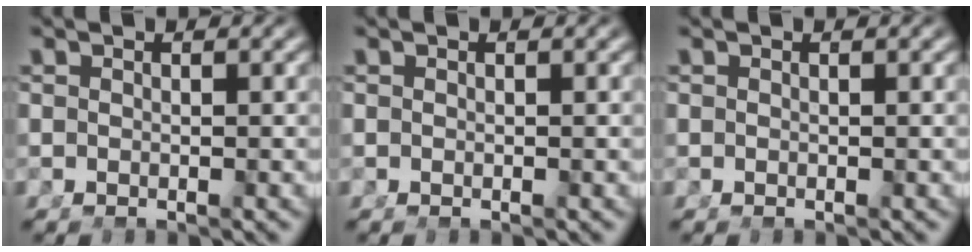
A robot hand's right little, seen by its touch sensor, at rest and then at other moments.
{"total": 0.0}
{"total": 0.0}